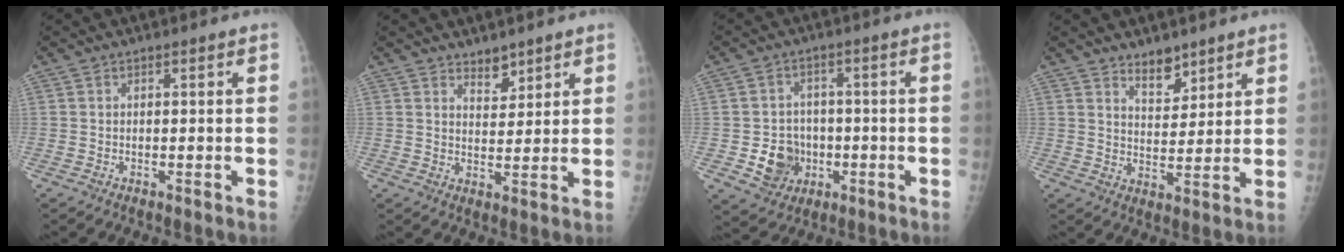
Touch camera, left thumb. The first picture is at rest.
{"total": 3.7, "force": [3.0, 1.8, 1.3], "torque": [-0.003, -0.025, 0.052]}
{"total": 8.2, "force": [-1.9, 7.2, 3.4], "torque": [-0.023, 0.009, -0.026]}
{"total": 5.7, "force": [4.4, 2.7, 2.4], "torque": [-0.016, -0.036, 0.077]}